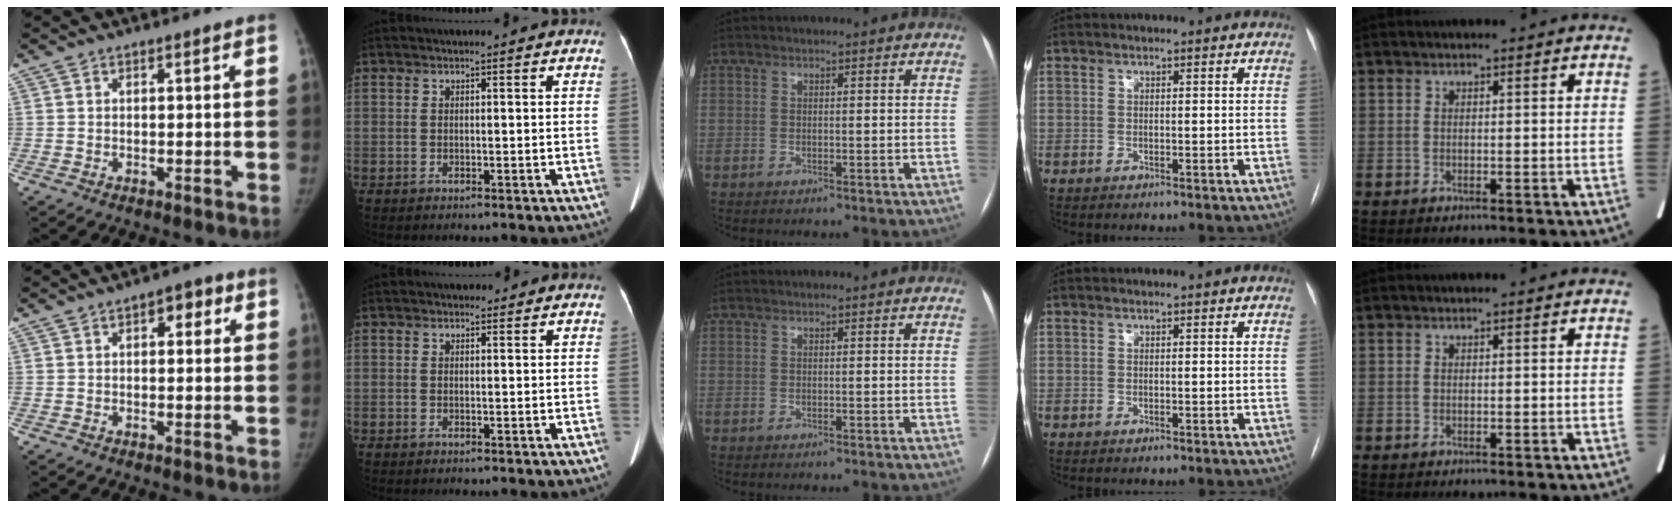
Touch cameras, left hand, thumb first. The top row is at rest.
{"thumb": {"total": 3.9, "force": [1.3, 2.2, 3.0], "torque": [-0.021, 0.008, 0.010]}, "index": {"total": 0.9, "force": [0.7, 0.5, 0.1], "torque": [-0.003, 0.001, 0.007]}}